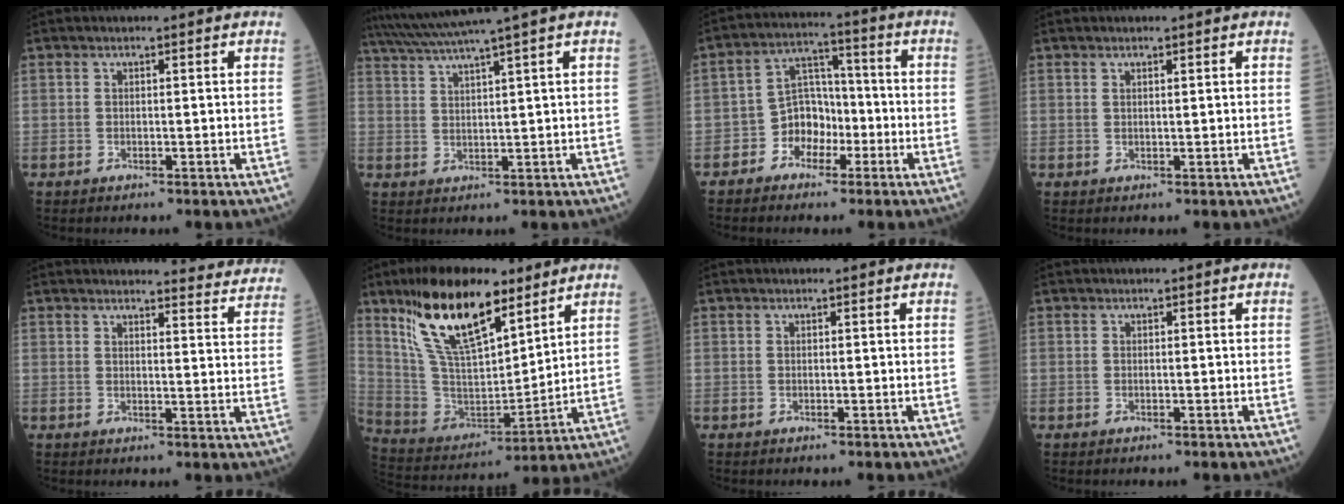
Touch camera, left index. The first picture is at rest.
{"total": 8.5, "force": [6.9, -2.4, 4.4], "torque": [-0.077, 0.017, 0.117]}
{"total": 6.3, "force": [-2.8, 5.0, 2.7], "torque": [-0.048, 0.021, -0.053]}
{"total": 0.8, "force": [0.6, 0.1, 0.6], "torque": [-0.014, 0.005, 0.012]}
{"total": 11.9, "force": [11.8, 1.3, 1.3], "torque": [0.016, -0.062, 0.104]}
{"total": 18.0, "force": [11.7, 5.9, 12.4], "torque": [-0.229, 0.004, 0.224]}
{"total": 0.0}
{"total": 0.0}